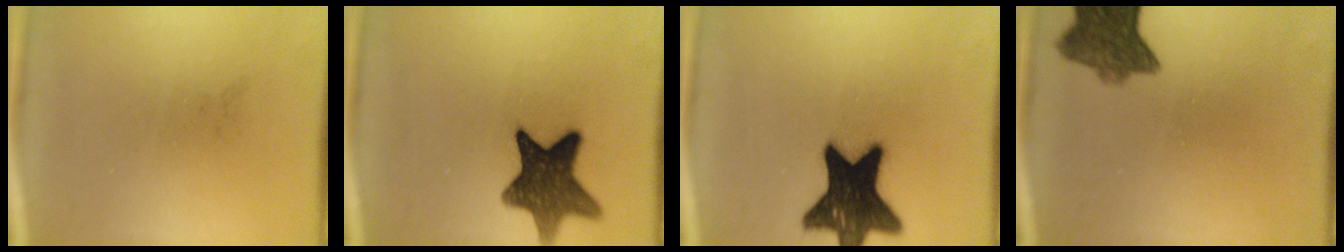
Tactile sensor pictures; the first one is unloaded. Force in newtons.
{"total": 12.3}
{"total": 17.4}
{"total": 8.6}